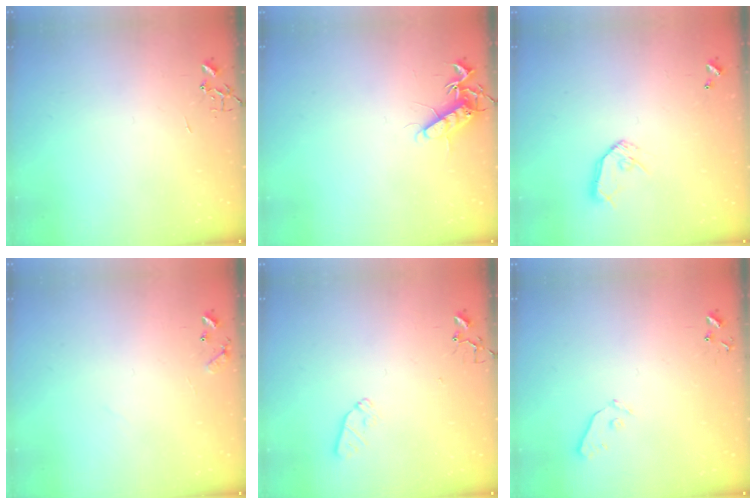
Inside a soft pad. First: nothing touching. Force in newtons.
{"total": 11.1, "press": 11.1, "slide": 0.3}
{"total": 8.8, "press": 8.8, "slide": 0.6}
{"total": 7.2, "press": 7.2, "slide": 0.5}
{"total": 5.9, "press": 5.8, "slide": 0.8}
{"total": 4.0, "press": 4.0, "slide": 0.5}